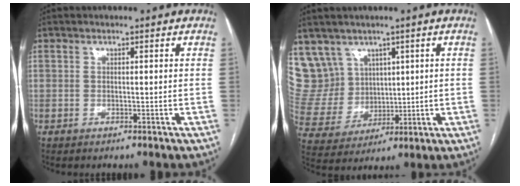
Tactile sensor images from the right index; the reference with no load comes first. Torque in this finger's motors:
{"motor_torque": [-0.61, 0.58, -0.15, -0.03]}